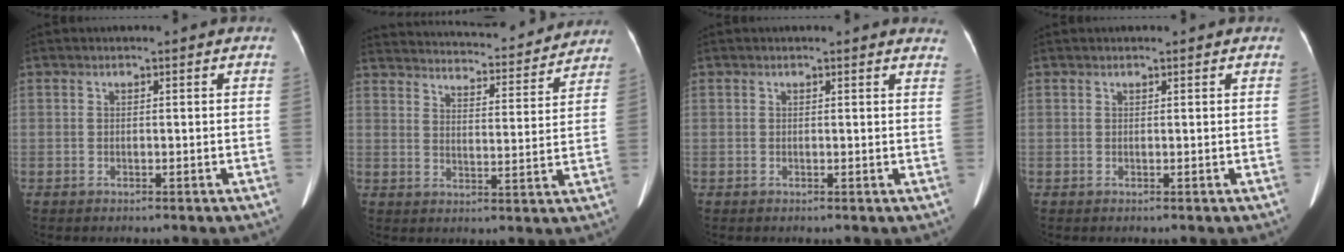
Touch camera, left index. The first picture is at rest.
{"total": 23.0, "force": [21.4, 4.3, 7.3], "torque": [-0.116, -0.017, 0.274]}
{"total": 4.6, "force": [4.4, 0.7, 0.9], "torque": [0.006, -0.021, 0.020]}
{"total": 1.1, "force": [0.9, 0.1, 0.5], "torque": [-0.008, 0.004, 0.014]}